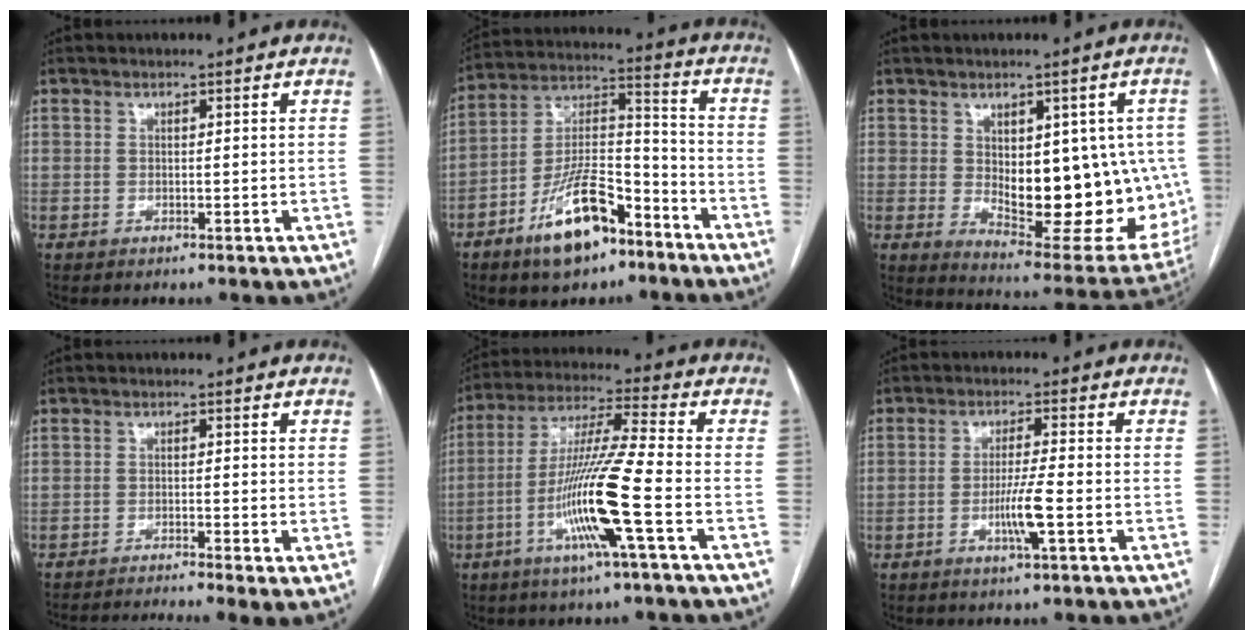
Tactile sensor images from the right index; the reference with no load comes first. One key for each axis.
{"total": 14.5, "fx": -8.9, "fy": 5.6, "fz": 10.0, "tx": -0.189, "ty": 0.012, "tz": -0.153}
{"total": 18.1, "fx": -0.2, "fy": 8.1, "fz": 16.2, "tx": -0.180, "ty": 0.001, "tz": 0.027}
{"total": 7.3, "fx": -5.6, "fy": -0.2, "fz": 4.6, "tx": -0.067, "ty": -0.008, "tz": -0.089}
{"total": 14.2, "fx": -5.0, "fy": -1.1, "fz": 13.3, "tx": -0.266, "ty": -0.008, "tz": -0.100}
{"total": 5.1, "fx": -1.8, "fy": -0.4, "fz": 4.8, "tx": -0.090, "ty": -0.009, "tz": -0.034}